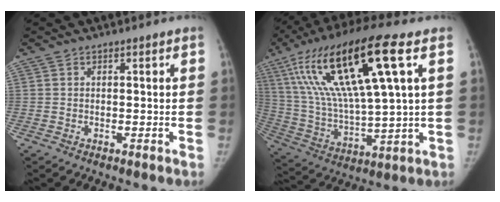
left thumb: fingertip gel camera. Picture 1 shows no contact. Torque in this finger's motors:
{"motor_torque": [2.37, 2.64, 2.24, -0.53, 0.85]}